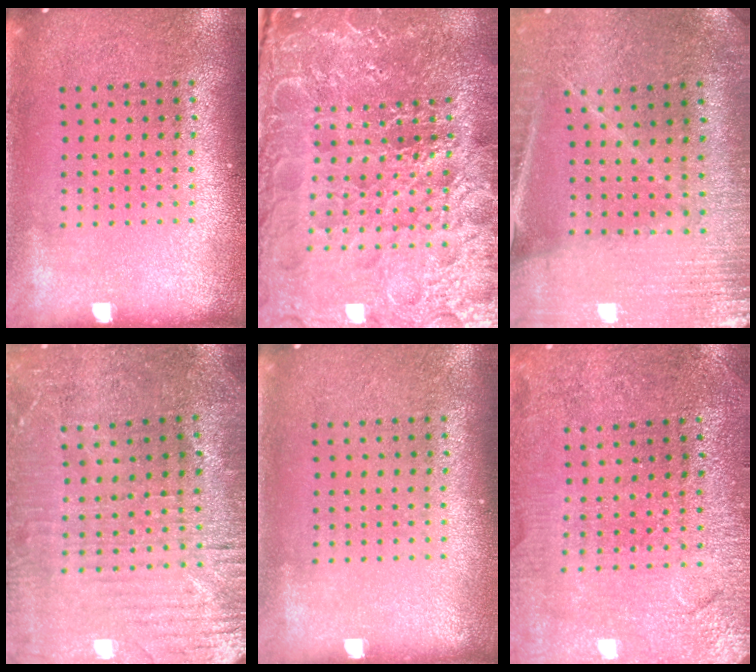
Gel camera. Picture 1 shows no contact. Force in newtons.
{"total": 6.2, "press": 5.6, "slide": 2.8}
{"total": 1.2, "press": 1.2, "slide": 0.1}
{"total": 1.6, "press": 1.5, "slide": 0.5}
{"total": 0.0}
{"total": 1.0, "press": 0.9, "slide": 0.3}